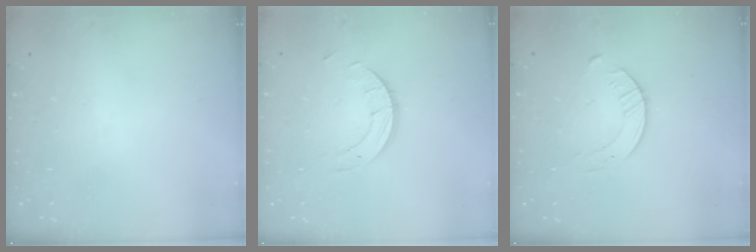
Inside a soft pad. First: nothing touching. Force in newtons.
{"total": 4.9, "press": 4.9, "slide": 0.4}
{"total": 4.6, "press": 4.5, "slide": 0.6}